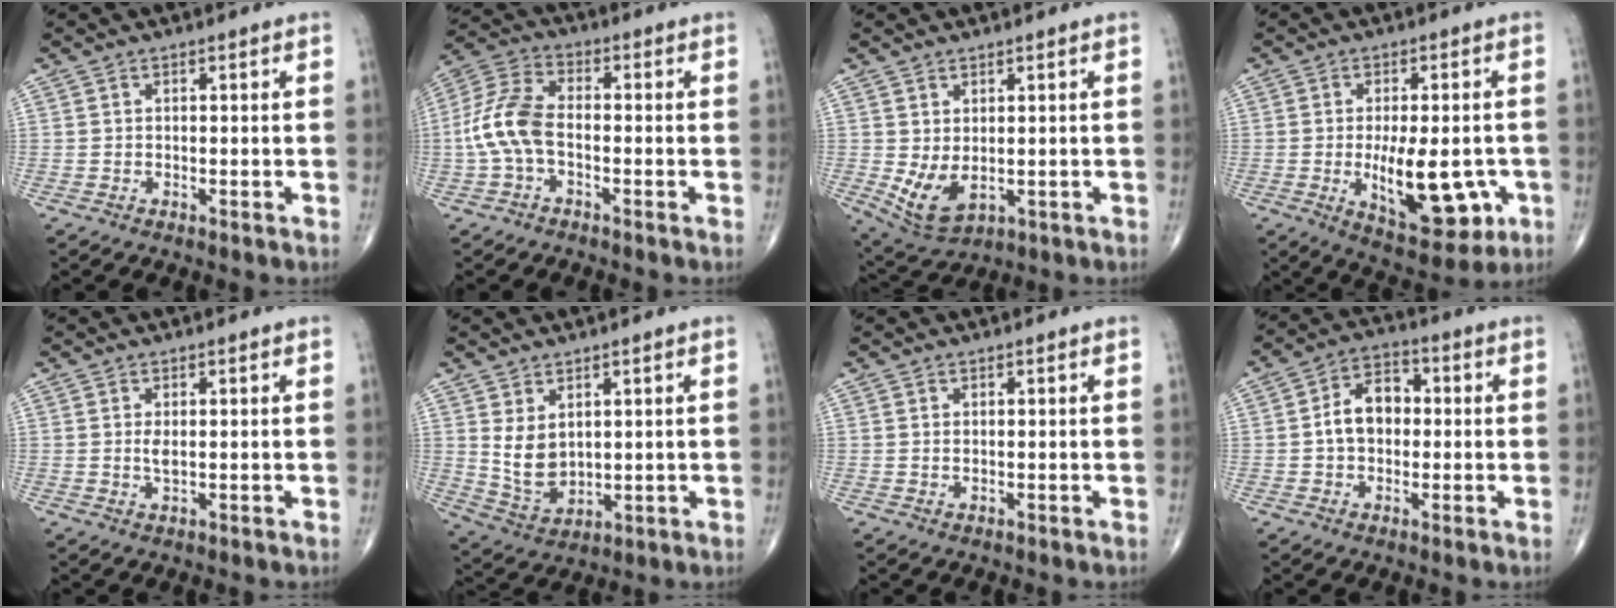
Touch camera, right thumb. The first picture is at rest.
{"total": 9.7, "force": [-1.7, 5.3, 7.9], "torque": [-0.178, 0.030, -0.042]}
{"total": 6.7, "force": [-0.1, 3.8, 5.5], "torque": [-0.100, -0.009, 0.019]}
{"total": 14.8, "force": [-3.2, 6.8, 12.7], "torque": [-0.163, -0.009, -0.030]}
{"total": 1.7, "force": [0.2, 0.6, 1.6], "torque": [-0.032, -0.004, 0.008]}
{"total": 6.9, "force": [2.1, 4.3, 5.0], "torque": [-0.079, -0.021, 0.059]}
{"total": 0.7, "force": [0.2, 0.3, 0.6], "torque": [-0.012, 0.000, 0.006]}
{"total": 8.4, "force": [0.1, 5.9, 5.9], "torque": [-0.083, 0.025, -0.007]}